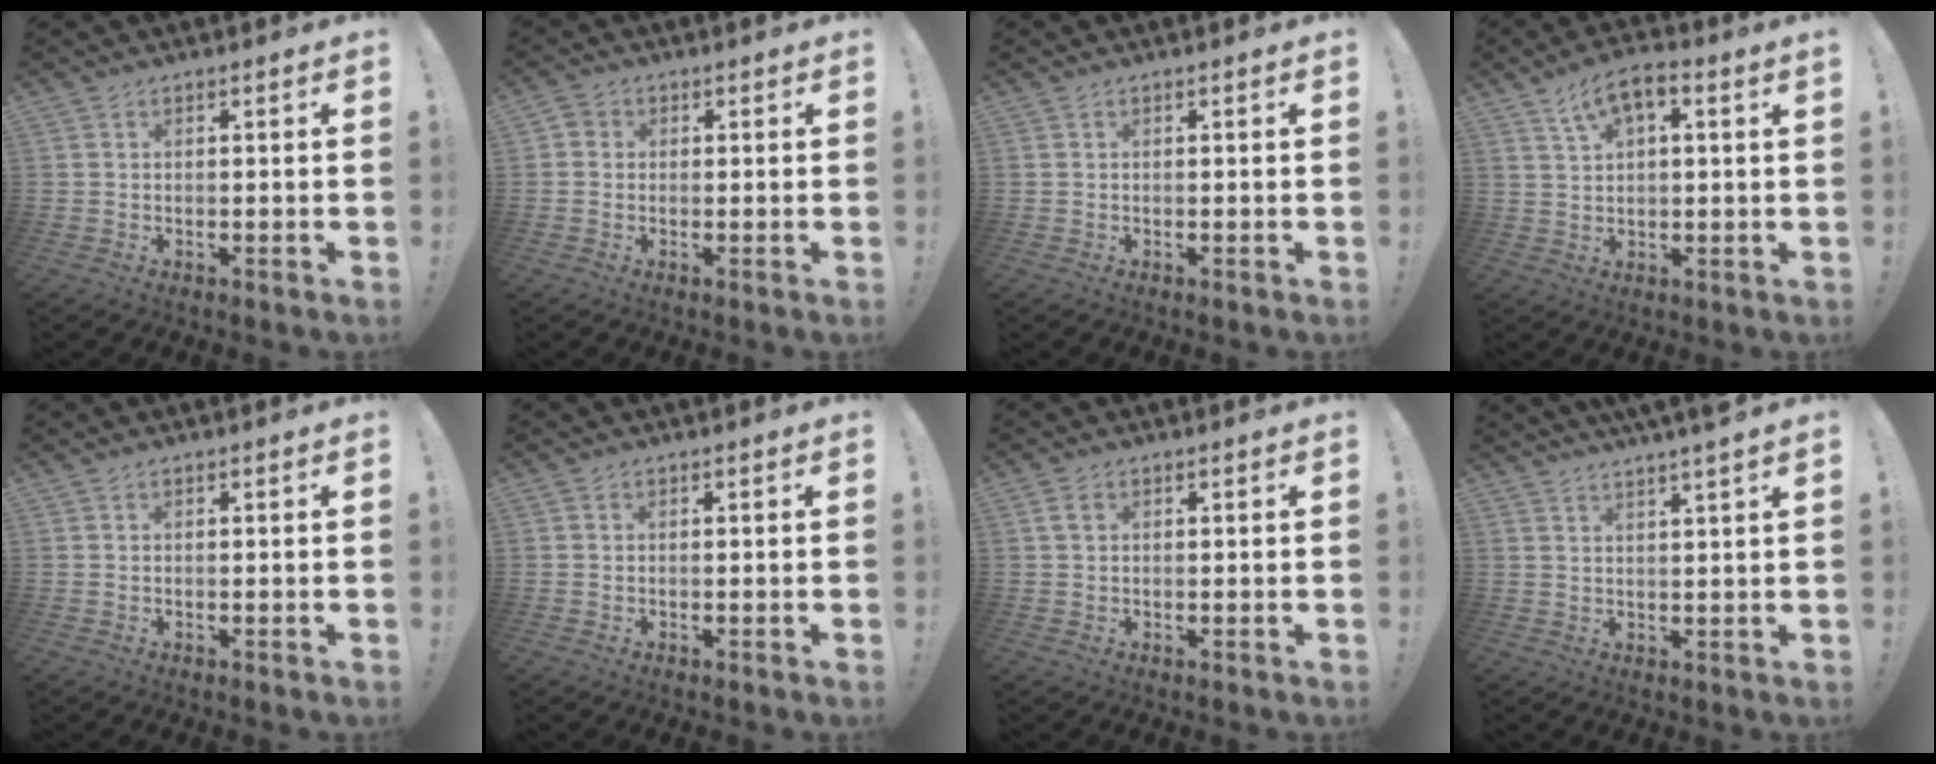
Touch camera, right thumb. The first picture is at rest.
{"total": 2.3, "force": [0.0, 2.0, 1.1], "torque": [-0.020, 0.009, 0.003]}
{"total": 0.0}
{"total": 6.6, "force": [3.1, 2.2, 5.3], "torque": [-0.099, -0.006, 0.058]}
{"total": 0.0}
{"total": 0.0}
{"total": 2.4, "force": [0.9, 1.6, 1.5], "torque": [-0.024, 0.002, 0.017]}
{"total": 4.4, "force": [3.5, -0.7, 2.6], "torque": [-0.040, -0.018, 0.056]}